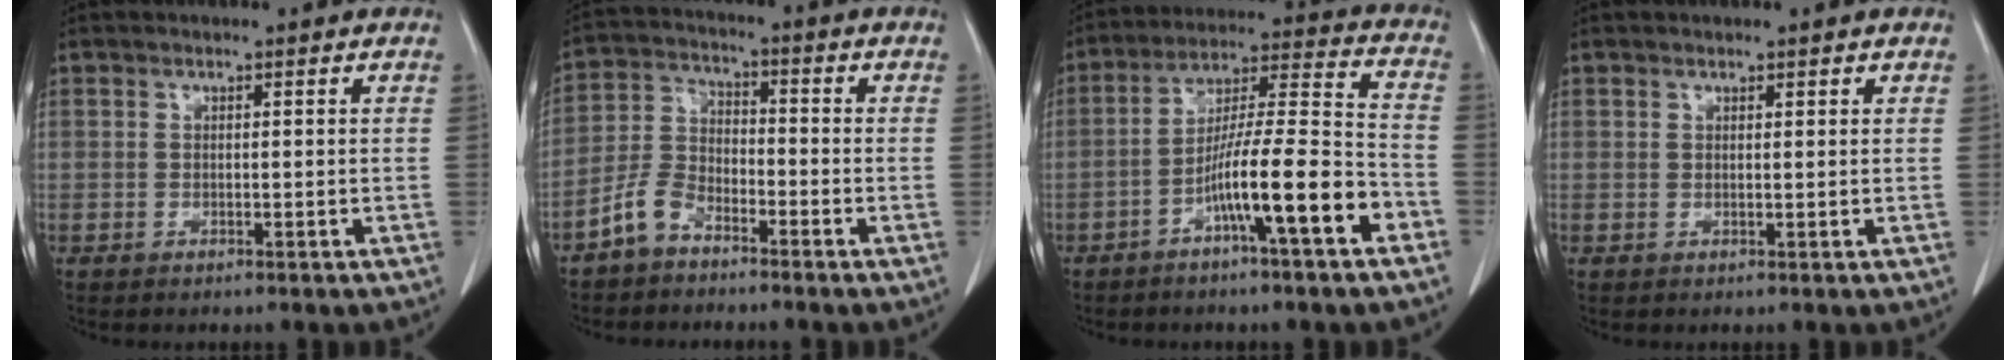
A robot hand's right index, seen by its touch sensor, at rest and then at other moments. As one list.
[{"total": 6.8, "force": [-4.7, 3.6, 3.3], "torque": [-0.087, 0.012, -0.098]}, {"total": 14.4, "force": [-6.5, 0.7, 12.8], "torque": [-0.218, 0.009, -0.109]}, {"total": 0.9, "force": [0.6, 0.5, 0.6], "torque": [-0.014, 0.003, 0.010]}]